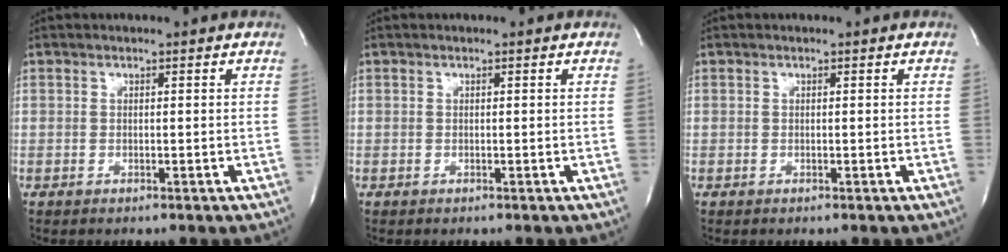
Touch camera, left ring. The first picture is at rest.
{"total": 0.0}
{"total": 0.0}